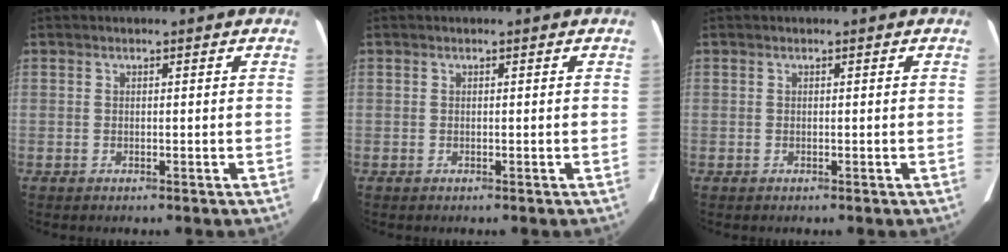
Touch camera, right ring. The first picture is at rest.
{"total": 0.0}
{"total": 0.0}